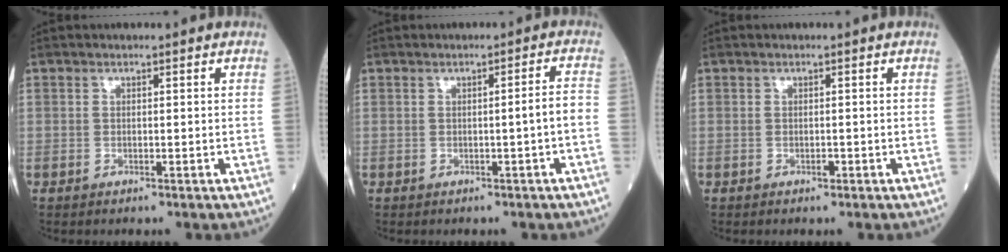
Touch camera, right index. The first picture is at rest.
{"total": 2.5, "force": [-0.8, -0.4, 2.4], "torque": [-0.031, 0.002, -0.013]}
{"total": 1.2, "force": [-0.5, 0.5, 0.9], "torque": [-0.015, 0.000, -0.006]}